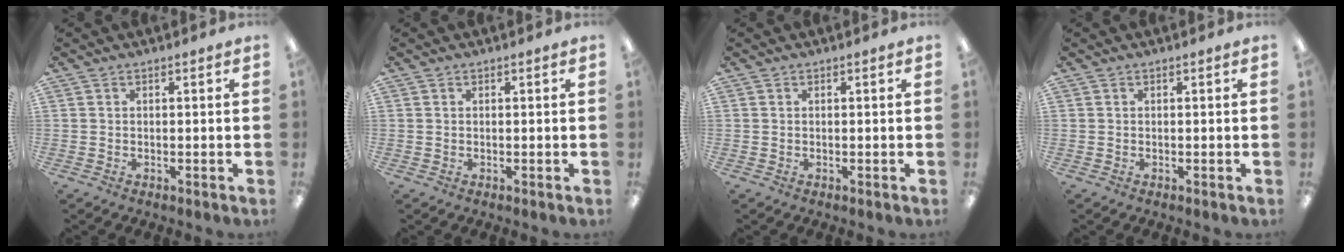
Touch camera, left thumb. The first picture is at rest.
{"total": 0.0}
{"total": 0.0}
{"total": 0.0}